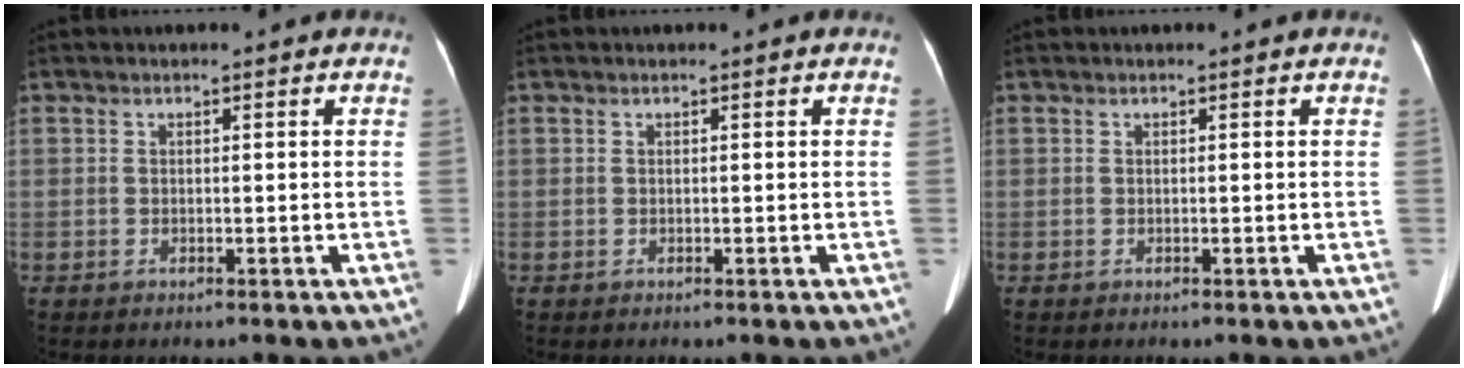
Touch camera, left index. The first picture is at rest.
{"total": 0.0}
{"total": 0.0}